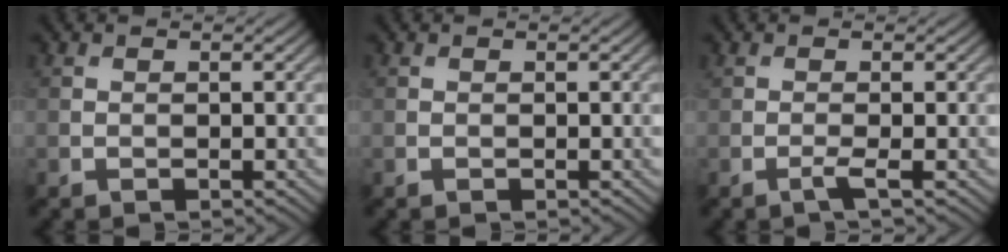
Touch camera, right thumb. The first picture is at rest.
{"total": 0.0}
{"total": 1.2, "force": [-0.5, -0.3, 1.0], "torque": [-0.028, 0.006, -0.012]}